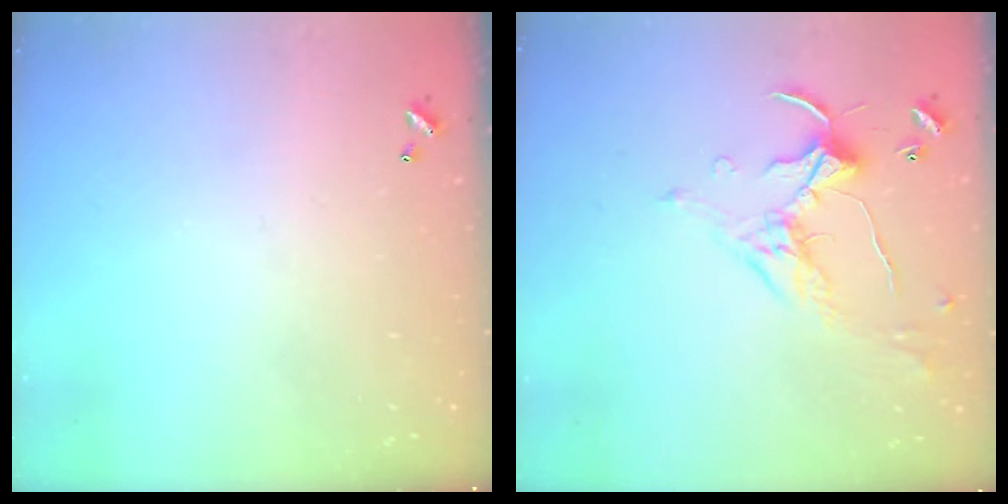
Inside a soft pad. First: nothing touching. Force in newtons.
{"total": 1.7, "press": 1.4, "slide": 0.8}